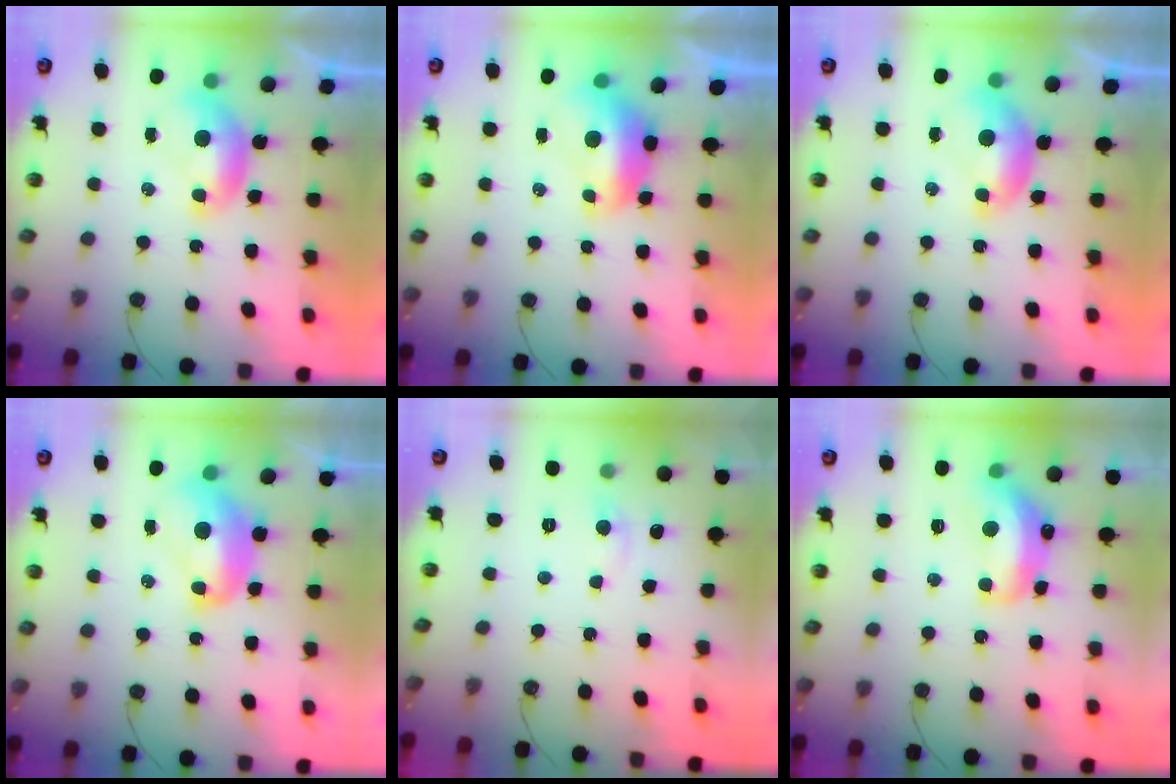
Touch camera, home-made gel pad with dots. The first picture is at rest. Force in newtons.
{"total": 2.1, "press": 2.0, "slide": 0.6}
{"total": 0.6, "press": 0.3, "slide": 0.6}
{"total": 3.1, "press": 3.0, "slide": 0.5}
{"total": 1.3, "press": 1.0, "slide": 0.8}
{"total": 6.1, "press": 6.0, "slide": 1.1}